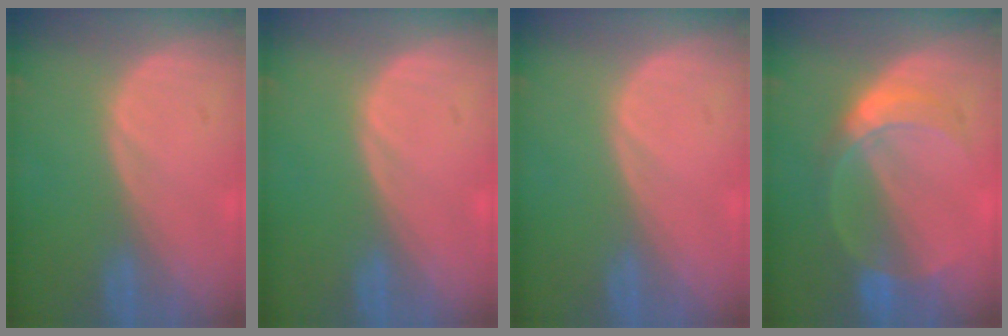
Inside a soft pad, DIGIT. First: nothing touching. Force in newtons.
{"total": 0.0}
{"total": 0.0}
{"total": 5.6, "press": 5.6, "slide": 0.1}